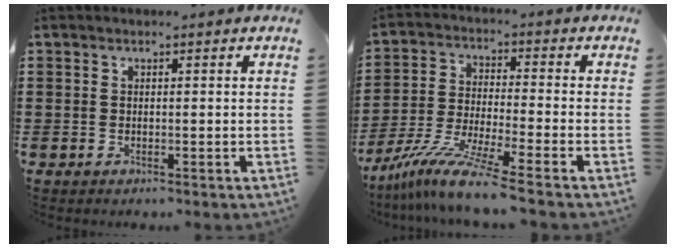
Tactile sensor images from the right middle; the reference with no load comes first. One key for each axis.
{"total": 9.1, "fx": -7.5, "fy": -0.1, "fz": 5.2, "tx": -0.102, "ty": -0.005, "tz": -0.147}